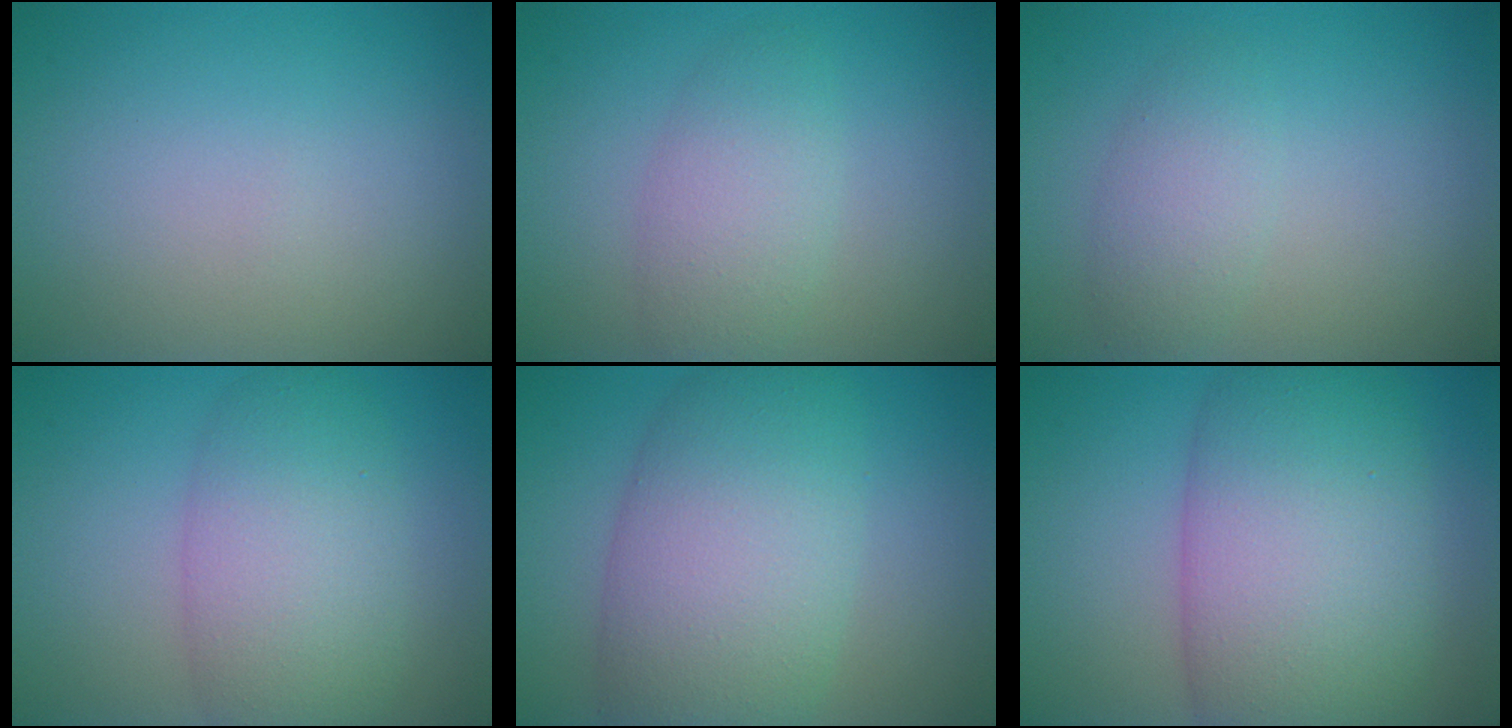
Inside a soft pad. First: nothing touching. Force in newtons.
{"total": 3.3, "press": 3.3, "slide": 0.1}
{"total": 2.4, "press": 2.4, "slide": 0.1}
{"total": 6.3, "press": 6.3, "slide": 0.3}
{"total": 9.5, "press": 9.5, "slide": 0.3}
{"total": 11.4, "press": 11.4, "slide": 0.2}